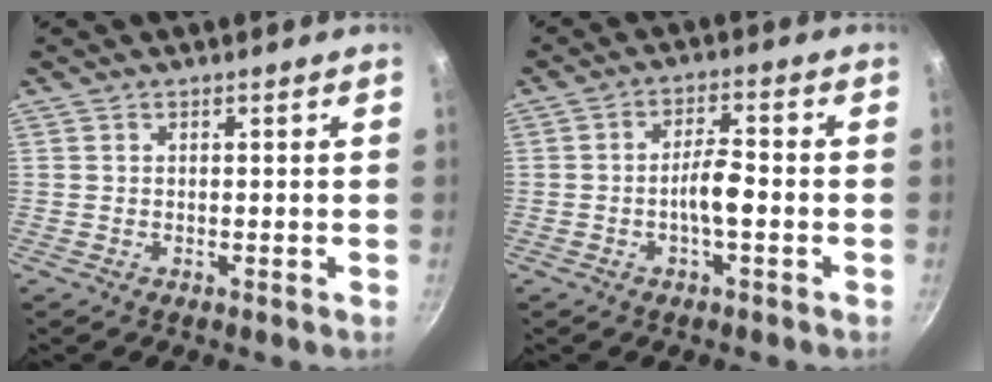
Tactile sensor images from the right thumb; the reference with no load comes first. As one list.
[{"total": 5.5, "force": [-1.2, 1.8, 5.0], "torque": [-0.087, 0.016, -0.025]}]